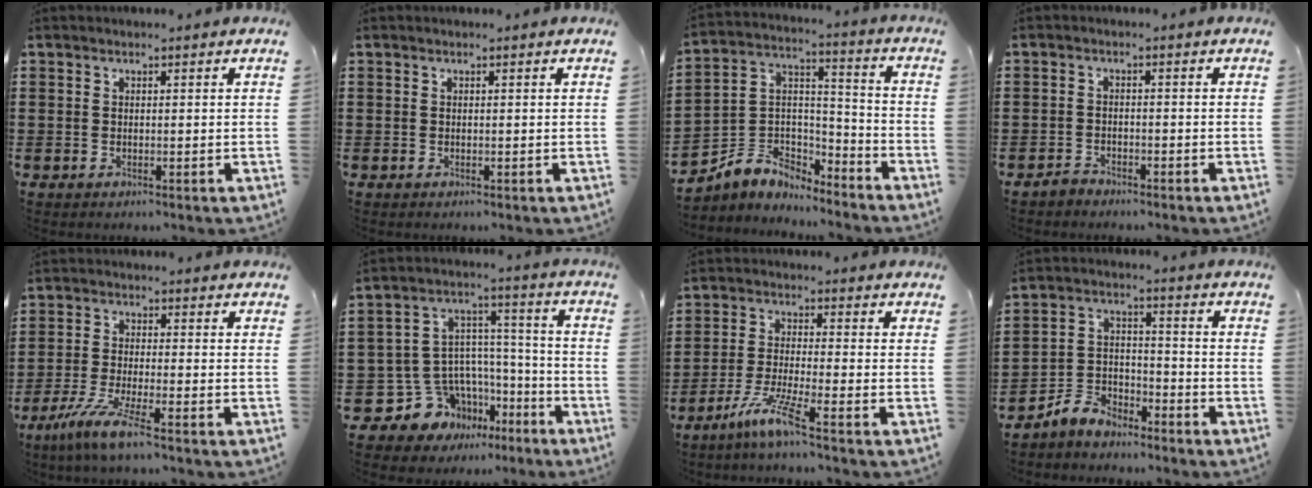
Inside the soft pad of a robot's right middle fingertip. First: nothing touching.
{"total": 0.0}
{"total": 5.1, "force": [-4.0, 3.1, 0.0], "torque": [-0.029, -0.002, -0.088]}
{"total": 1.8, "force": [-1.6, 0.8, 0.0], "torque": [-0.007, 0.001, -0.035]}
{"total": 5.9, "force": [-4.3, -0.1, 4.0], "torque": [-0.098, -0.025, -0.086]}
{"total": 9.5, "force": [-5.5, 7.6, 1.5], "torque": [-0.063, 0.001, -0.094]}
{"total": 6.6, "force": [-4.7, 0.3, 4.7], "torque": [-0.101, -0.014, -0.089]}
{"total": 5.3, "force": [-4.9, 1.9, 0.3], "torque": [-0.024, 0.000, -0.105]}